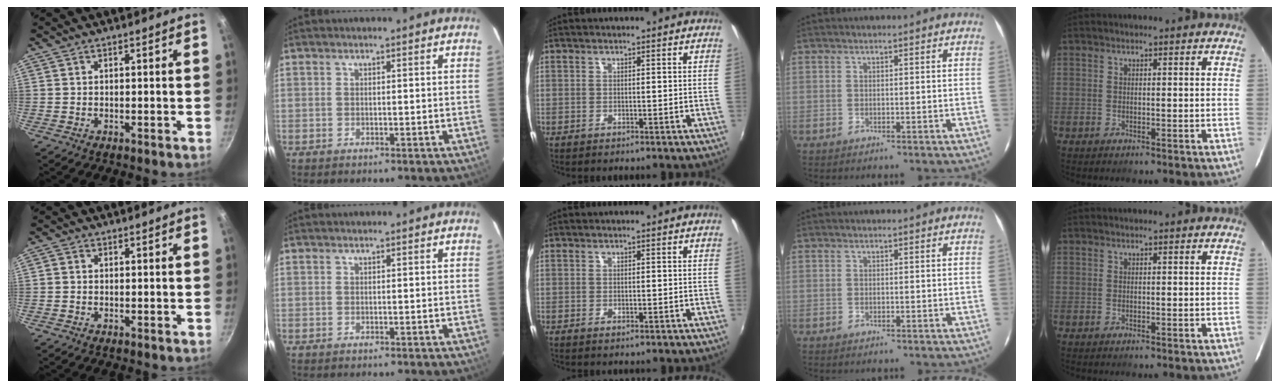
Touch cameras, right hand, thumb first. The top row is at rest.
{"thumb": {"total": 0.8, "force": [-0.1, 0.8, 0.4], "torque": [-0.007, 0.004, -0.003]}, "middle": {"total": 0.7, "force": [-0.4, 0.4, 0.5], "torque": [-0.007, -0.004, -0.007]}}